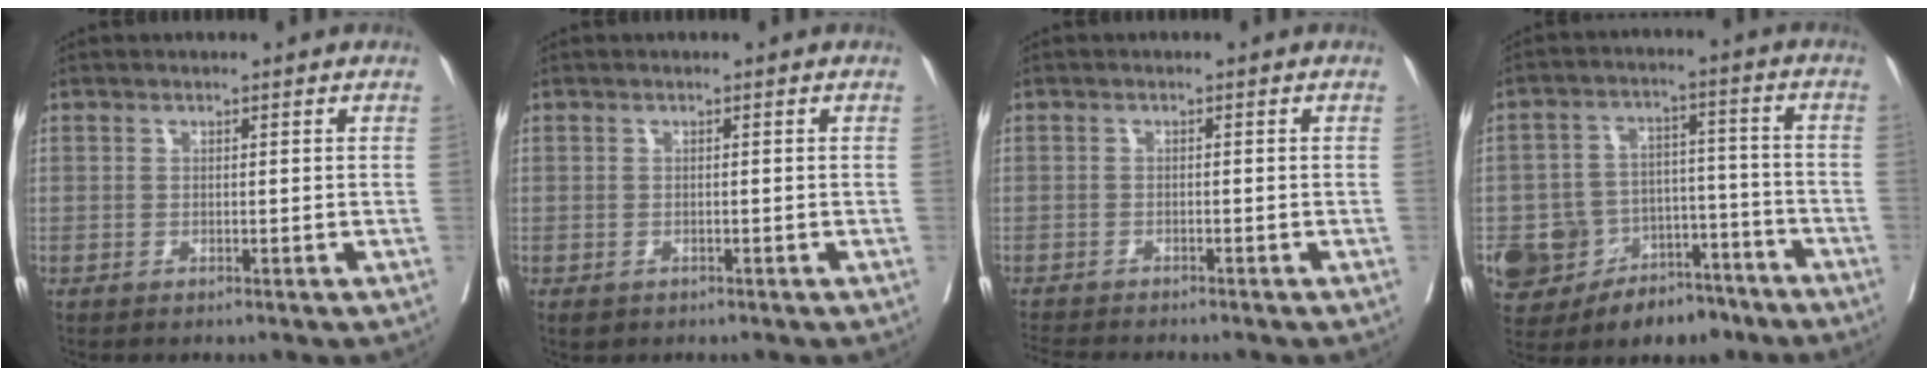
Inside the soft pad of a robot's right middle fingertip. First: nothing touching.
{"total": 1.5, "force": [-1.0, 1.0, 0.5], "torque": [-0.012, -0.002, -0.008]}
{"total": 5.4, "force": [-5.0, 0.2, 1.9], "torque": [-0.024, -0.012, -0.082]}
{"total": 13.0, "force": [-8.0, 9.2, 4.3], "torque": [-0.067, 0.046, -0.117]}